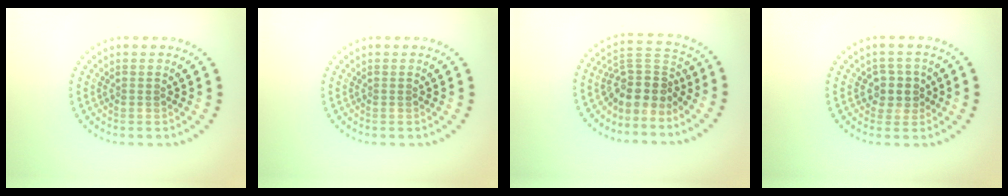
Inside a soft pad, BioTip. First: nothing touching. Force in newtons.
{"total": 0.0}
{"total": 4.1, "press": 3.2, "slide": 2.6}
{"total": 2.3, "press": 2.1, "slide": 1.0}